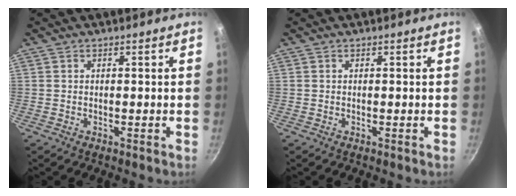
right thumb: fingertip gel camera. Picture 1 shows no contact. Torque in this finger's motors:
{"motor_torque": [0.00, 0.00, 0.00, 0.00, 0.00]}